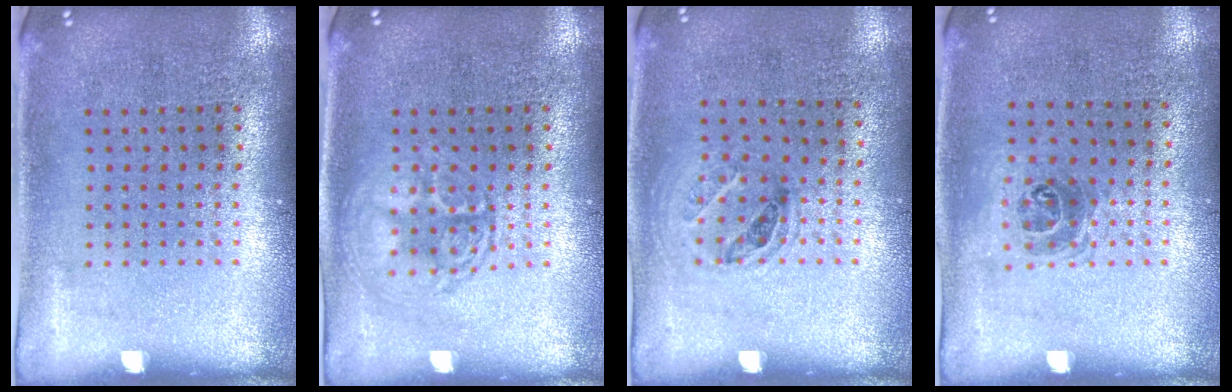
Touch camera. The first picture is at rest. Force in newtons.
{"total": 2.6, "press": 2.6, "slide": 0.4}
{"total": 1.0, "press": 0.8, "slide": 0.6}
{"total": 0.9, "press": 0.8, "slide": 0.5}